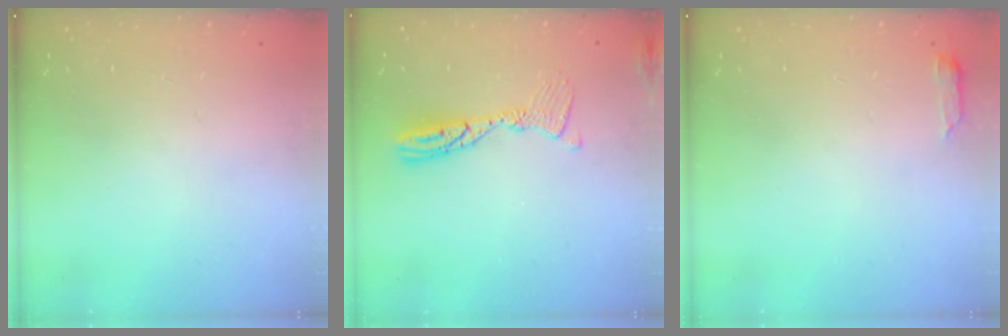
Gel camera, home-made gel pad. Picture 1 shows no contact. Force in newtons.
{"total": 10.8, "press": 10.8, "slide": 1.0}
{"total": 2.9, "press": 2.8, "slide": 0.6}